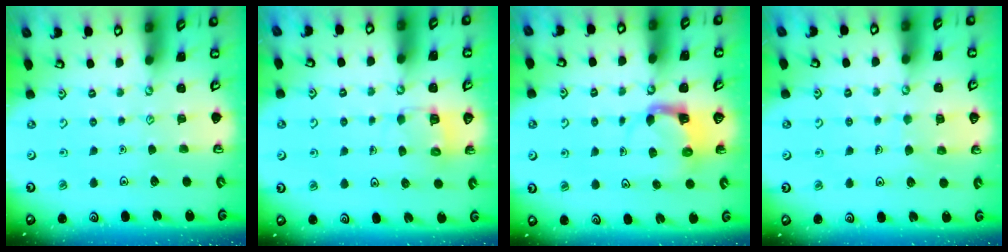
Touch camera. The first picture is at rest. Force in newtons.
{"total": 5.6, "press": 5.6, "slide": 0.4}
{"total": 3.9, "press": 3.9, "slide": 0.7}
{"total": 6.5, "press": 6.4, "slide": 0.5}